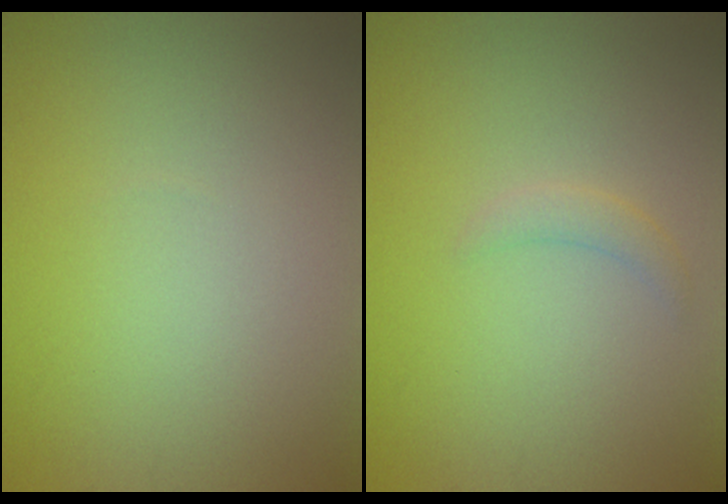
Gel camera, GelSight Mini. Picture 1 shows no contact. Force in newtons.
{"total": 1.2, "press": 1.2, "slide": 0.1}